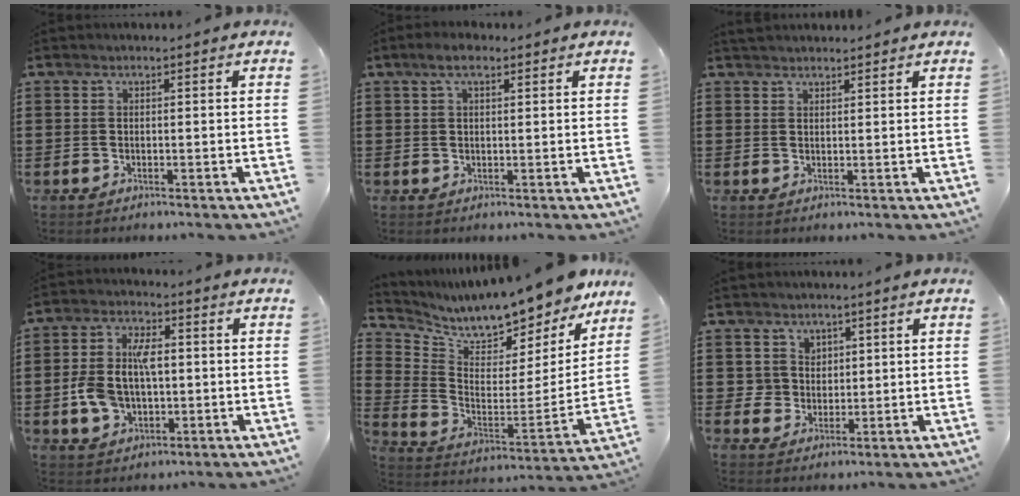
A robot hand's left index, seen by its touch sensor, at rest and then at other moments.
{"total": 3.2, "force": [1.6, 1.3, 2.5], "torque": [-0.053, 0.009, 0.027]}
{"total": 1.7, "force": [1.6, 0.4, 0.2], "torque": [-0.007, 0.002, 0.033]}
{"total": 8.9, "force": [-0.2, 5.5, 7.0], "torque": [-0.167, 0.009, -0.010]}
{"total": 9.2, "force": [8.9, 1.1, 1.8], "torque": [-0.068, -0.084, 0.147]}
{"total": 3.7, "force": [1.5, 3.4, 0.2], "torque": [-0.024, 0.012, 0.027]}